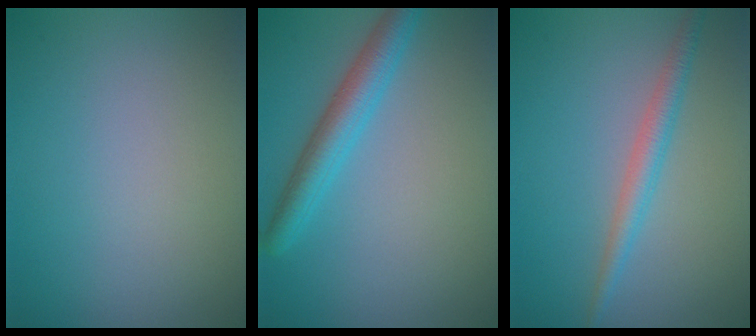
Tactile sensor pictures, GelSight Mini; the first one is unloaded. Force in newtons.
{"total": 3.7, "press": 3.7, "slide": 0.1}
{"total": 2.3, "press": 2.3, "slide": 0.1}